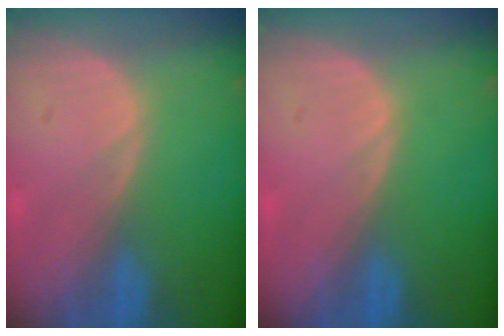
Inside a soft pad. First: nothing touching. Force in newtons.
{"total": 0.0}